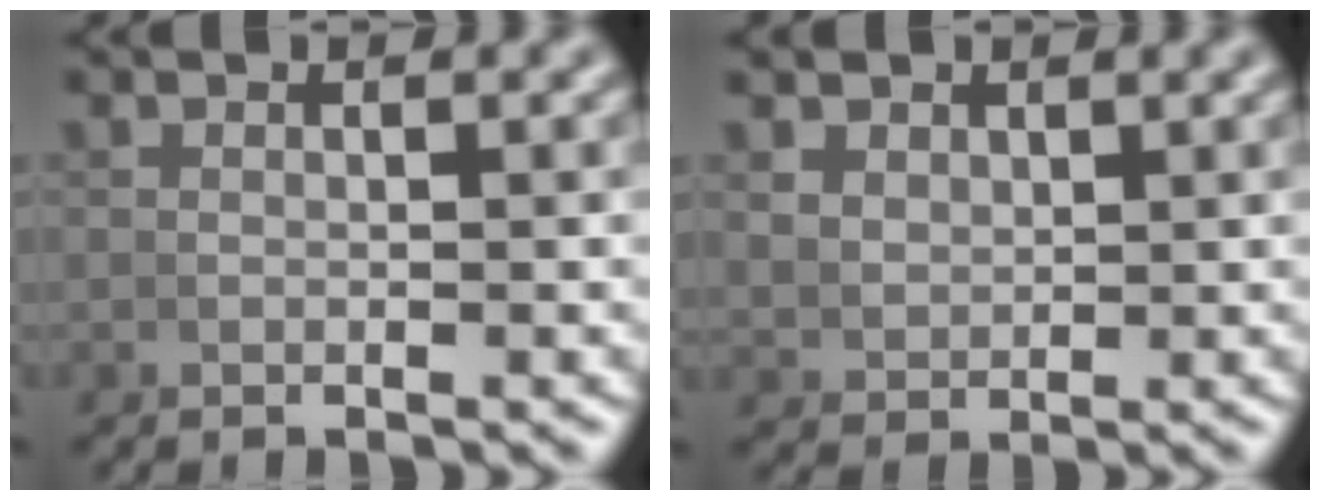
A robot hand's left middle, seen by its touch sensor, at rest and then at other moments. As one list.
[{"total": 2.4, "force": [1.7, 1.4, 1.0], "torque": [-0.020, -0.002, 0.042]}]